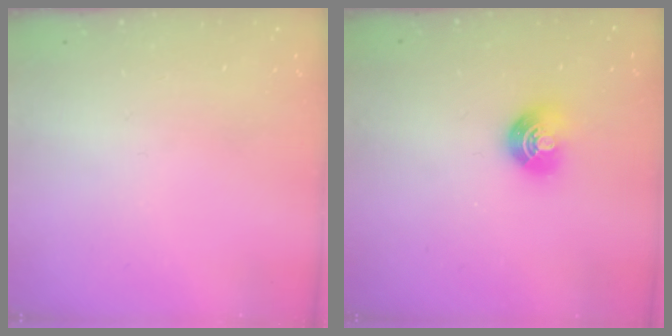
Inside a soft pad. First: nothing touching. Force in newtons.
{"total": 8.1, "press": 8.0, "slide": 1.1}